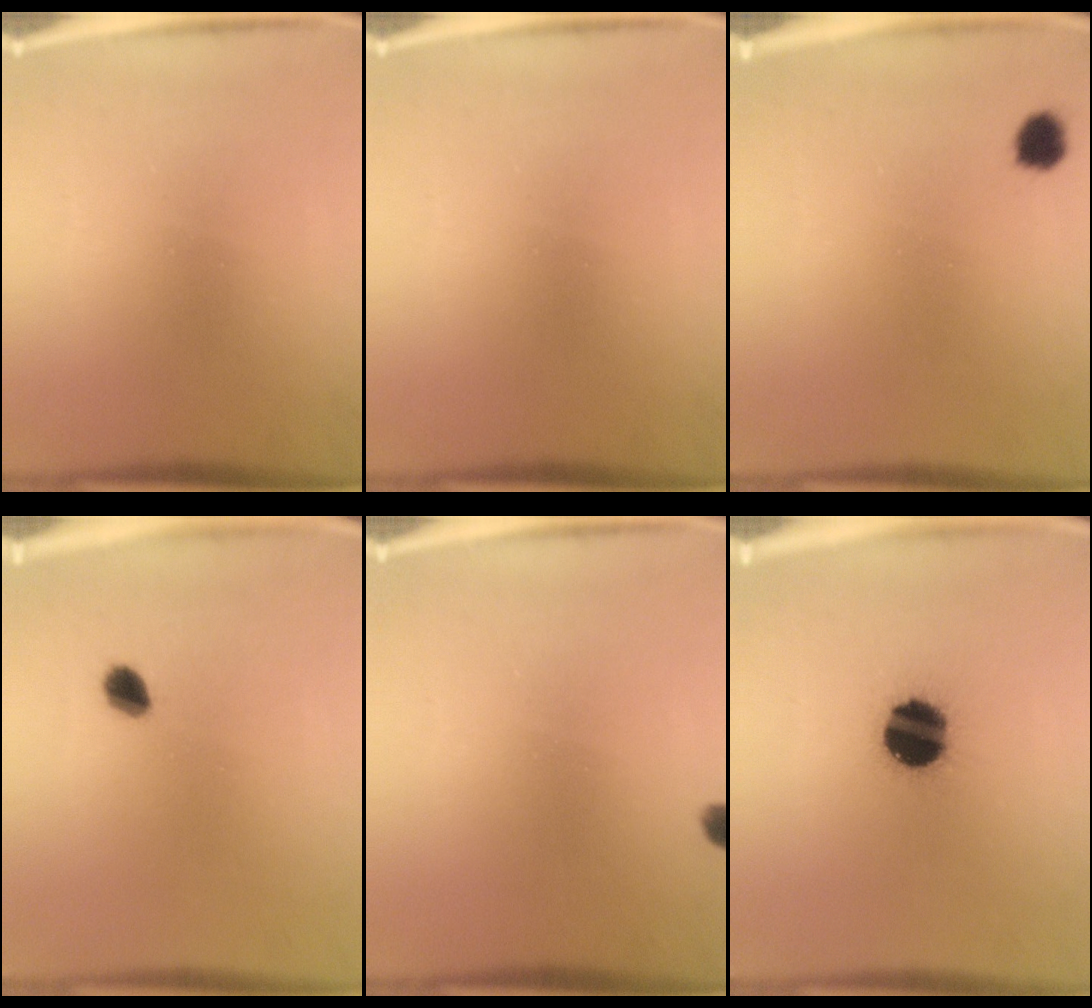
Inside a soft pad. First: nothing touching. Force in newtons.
{"total": 0.0}
{"total": 2.8}
{"total": 2.9}
{"total": 1.4}
{"total": 15.4}